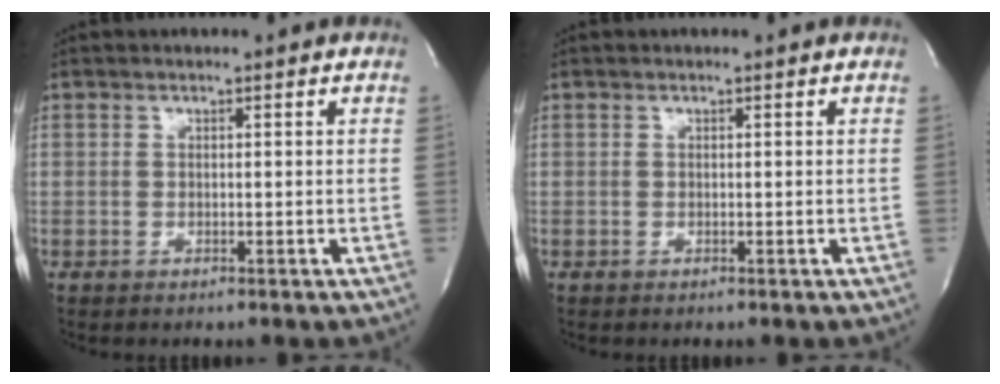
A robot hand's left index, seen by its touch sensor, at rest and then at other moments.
{"total": 0.0}